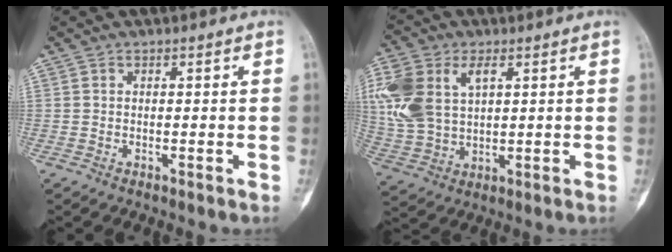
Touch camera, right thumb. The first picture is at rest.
{"total": 15.9, "force": [4.7, 10.0, 11.4], "torque": [-0.260, 0.004, 0.096]}